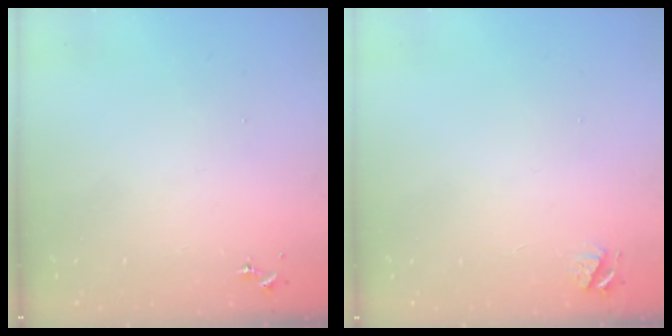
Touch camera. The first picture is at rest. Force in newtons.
{"total": 3.9, "press": 3.9, "slide": 0.4}